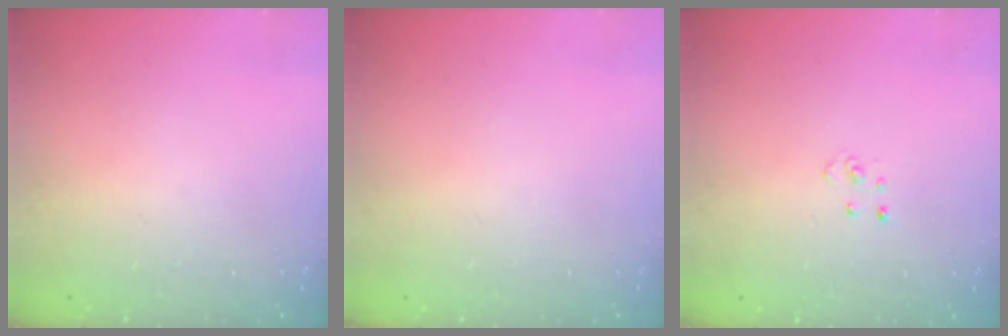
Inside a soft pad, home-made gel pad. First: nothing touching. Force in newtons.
{"total": 0.0}
{"total": 3.2, "press": 3.2, "slide": 0.2}